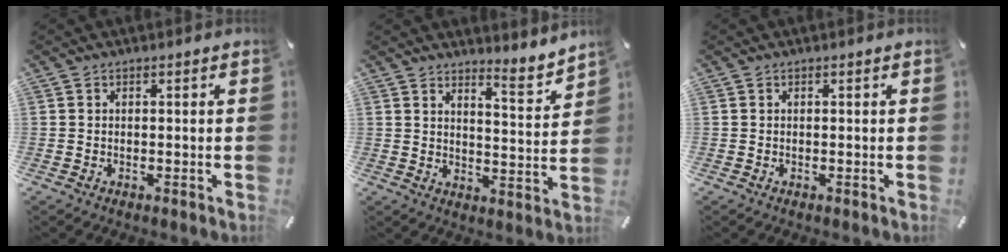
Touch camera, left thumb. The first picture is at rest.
{"total": 5.5, "force": [5.1, 1.1, 1.5], "torque": [-0.019, -0.056, 0.085]}
{"total": 0.0}